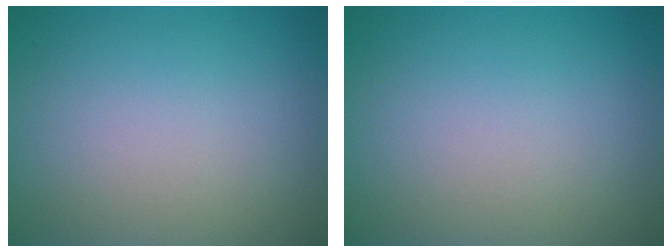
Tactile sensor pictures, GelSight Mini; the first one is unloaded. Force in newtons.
{"total": 0.0}